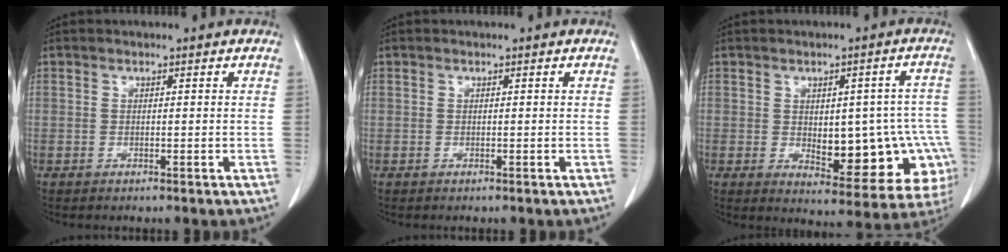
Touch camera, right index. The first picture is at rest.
{"total": 0.0}
{"total": 16.1, "force": [-2.9, 7.2, 14.1], "torque": [-0.125, 0.026, -0.013]}